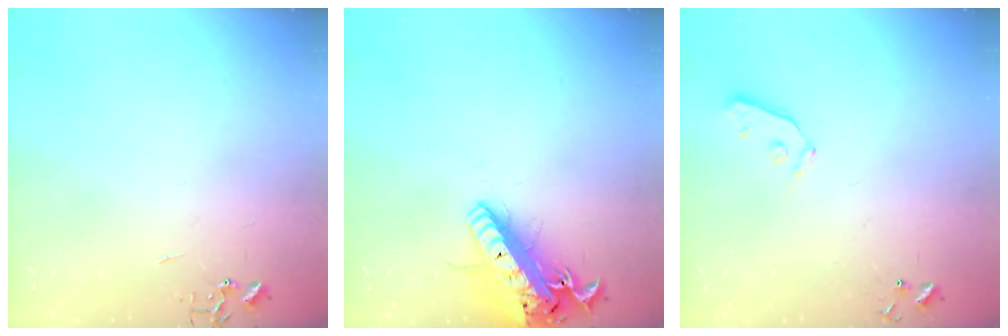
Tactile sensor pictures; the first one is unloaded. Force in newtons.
{"total": 19.8, "press": 19.4, "slide": 4.0}
{"total": 4.7, "press": 4.6, "slide": 0.7}